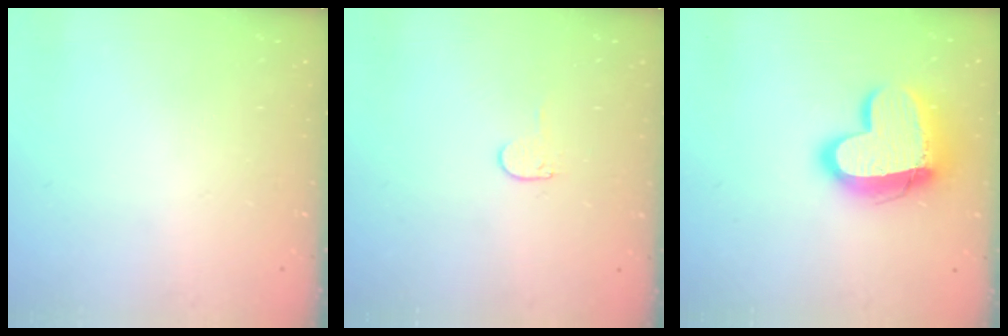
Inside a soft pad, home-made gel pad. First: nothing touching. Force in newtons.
{"total": 4.0, "press": 4.0, "slide": 0.3}
{"total": 16.9, "press": 16.8, "slide": 1.5}